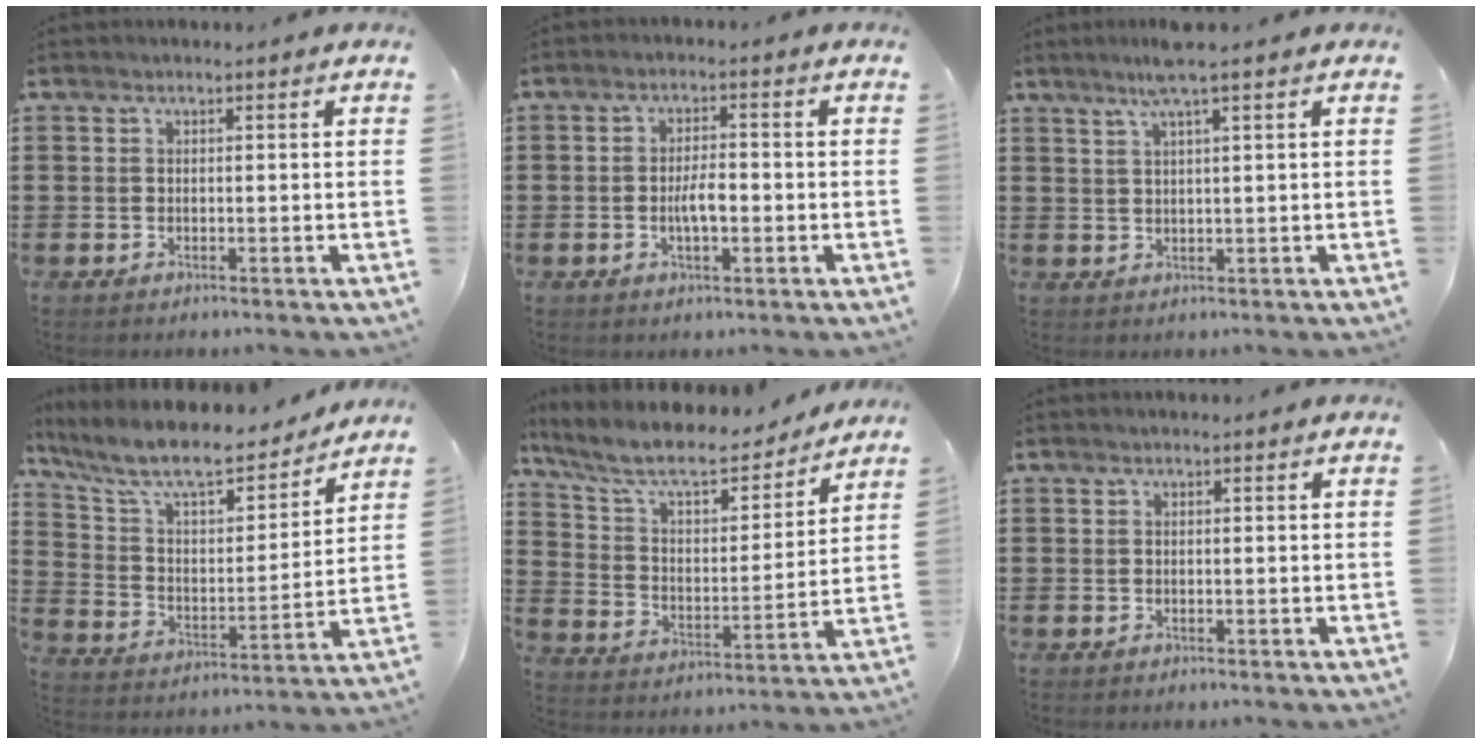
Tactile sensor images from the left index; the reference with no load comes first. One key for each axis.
{"total": 3.8, "fx": -0.8, "fy": 1.3, "fz": 3.5, "tx": -0.071, "ty": 0.002, "tz": -0.017}
{"total": 4.2, "fx": 2.6, "fy": -0.5, "fz": 3.2, "tx": -0.068, "ty": 0.004, "tz": 0.044}
{"total": 9.9, "fx": 8.6, "fy": 1.9, "fz": 4.5, "tx": -0.125, "ty": -0.056, "tz": 0.147}
{"total": 9.3, "fx": 8.0, "fy": 1.8, "fz": 4.3, "tx": -0.117, "ty": -0.049, "tz": 0.135}
{"total": 0.0}